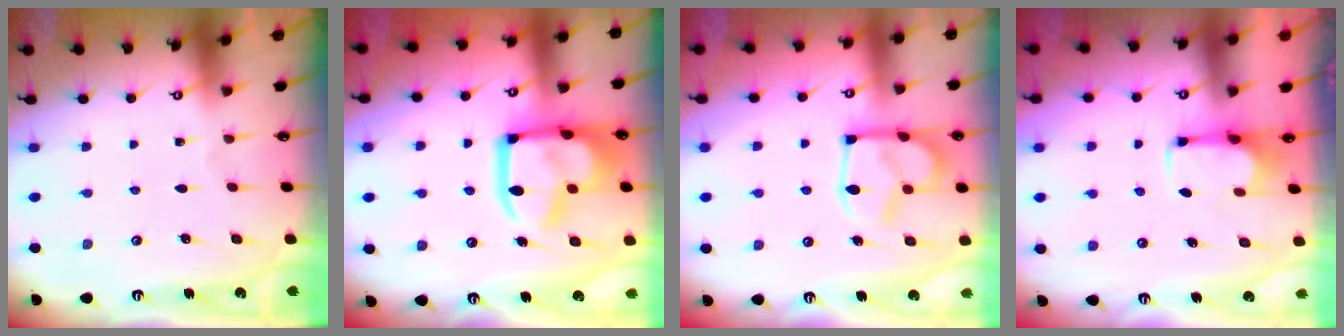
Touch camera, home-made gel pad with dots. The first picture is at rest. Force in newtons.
{"total": 19.4, "press": 19.3, "slide": 2.1}
{"total": 14.1, "press": 14.1, "slide": 1.0}
{"total": 2.6, "press": 2.5, "slide": 0.9}